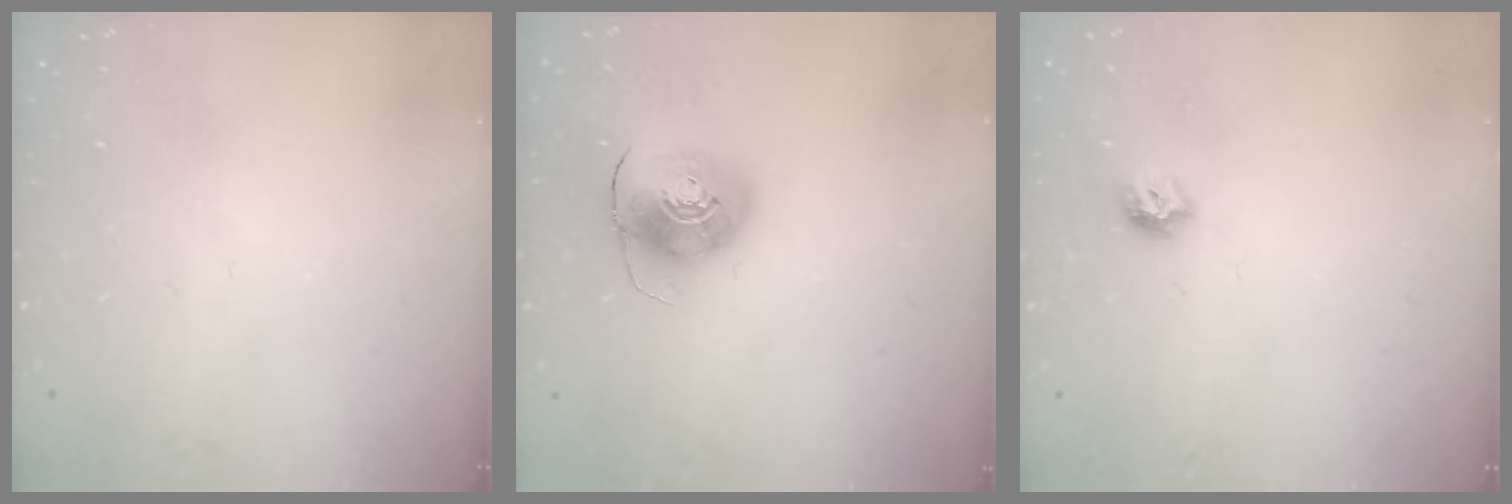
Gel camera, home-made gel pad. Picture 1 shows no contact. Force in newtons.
{"total": 9.3, "press": 9.3, "slide": 1.1}
{"total": 6.7, "press": 6.6, "slide": 0.9}